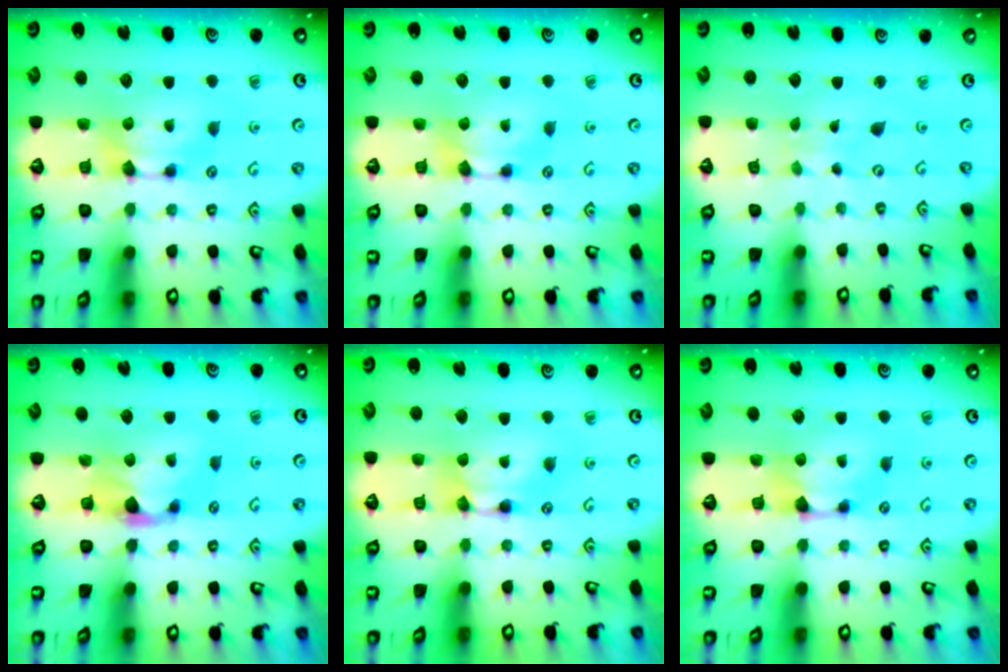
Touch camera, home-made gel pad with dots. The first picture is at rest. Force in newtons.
{"total": 0.0}
{"total": 4.7, "press": 4.7, "slide": 0.3}
{"total": 1.2, "press": 0.1, "slide": 1.2}
{"total": 1.9, "press": 1.9, "slide": 0.1}
{"total": 0.9, "press": 0.6, "slide": 0.7}